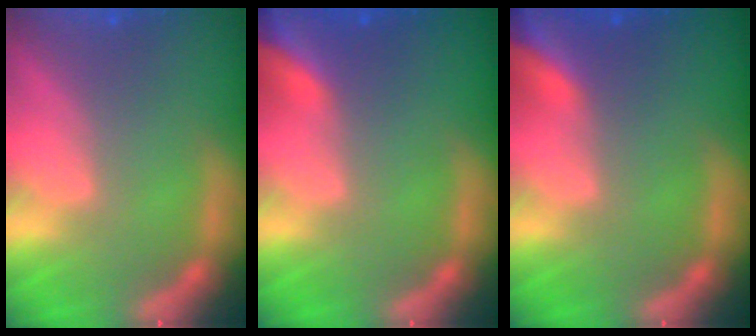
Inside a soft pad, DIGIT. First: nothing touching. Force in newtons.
{"total": 9.4}
{"total": 9.4}